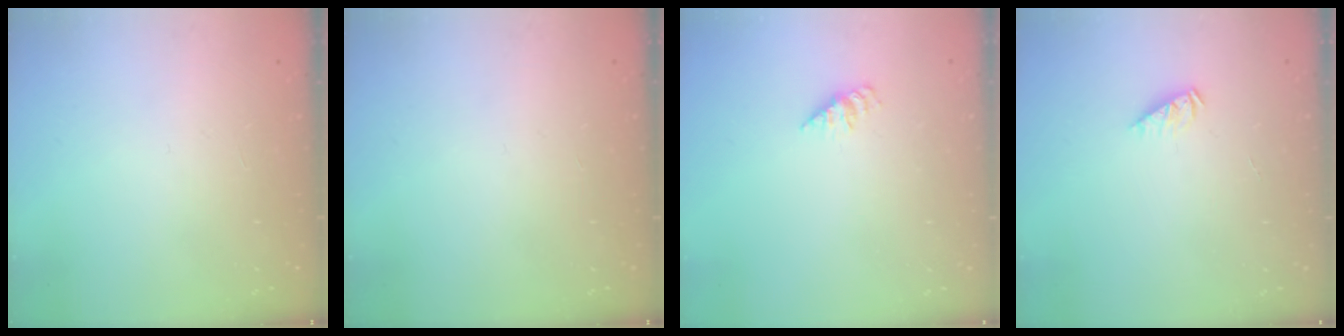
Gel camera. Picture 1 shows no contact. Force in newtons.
{"total": 0.0}
{"total": 1.6, "press": 1.6, "slide": 0.2}
{"total": 2.0, "press": 2.0, "slide": 0.2}